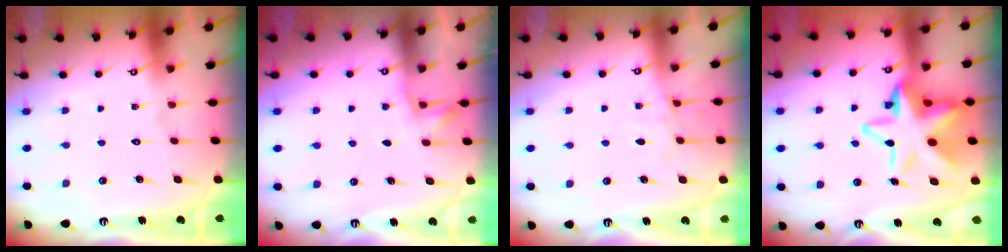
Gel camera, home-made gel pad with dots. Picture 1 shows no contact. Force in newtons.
{"total": 3.5, "press": 3.3, "slide": 1.2}
{"total": 5.8, "press": 5.8, "slide": 0.5}
{"total": 16.6, "press": 16.2, "slide": 3.4}